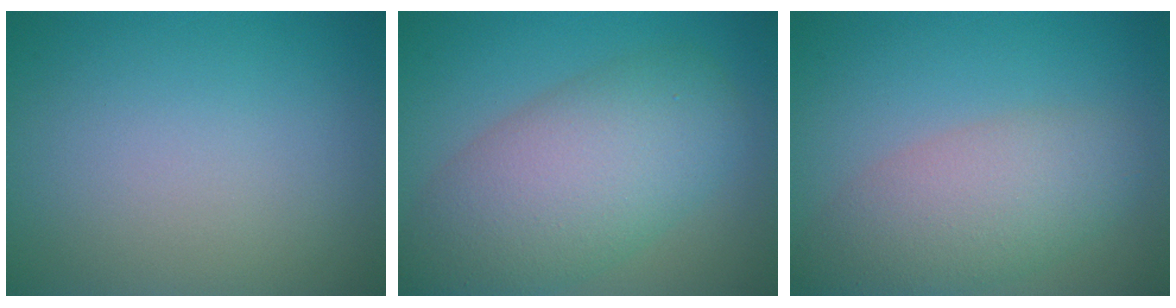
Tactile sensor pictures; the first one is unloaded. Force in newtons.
{"total": 8.9, "press": 8.9, "slide": 0.4}
{"total": 5.4, "press": 5.4, "slide": 0.2}